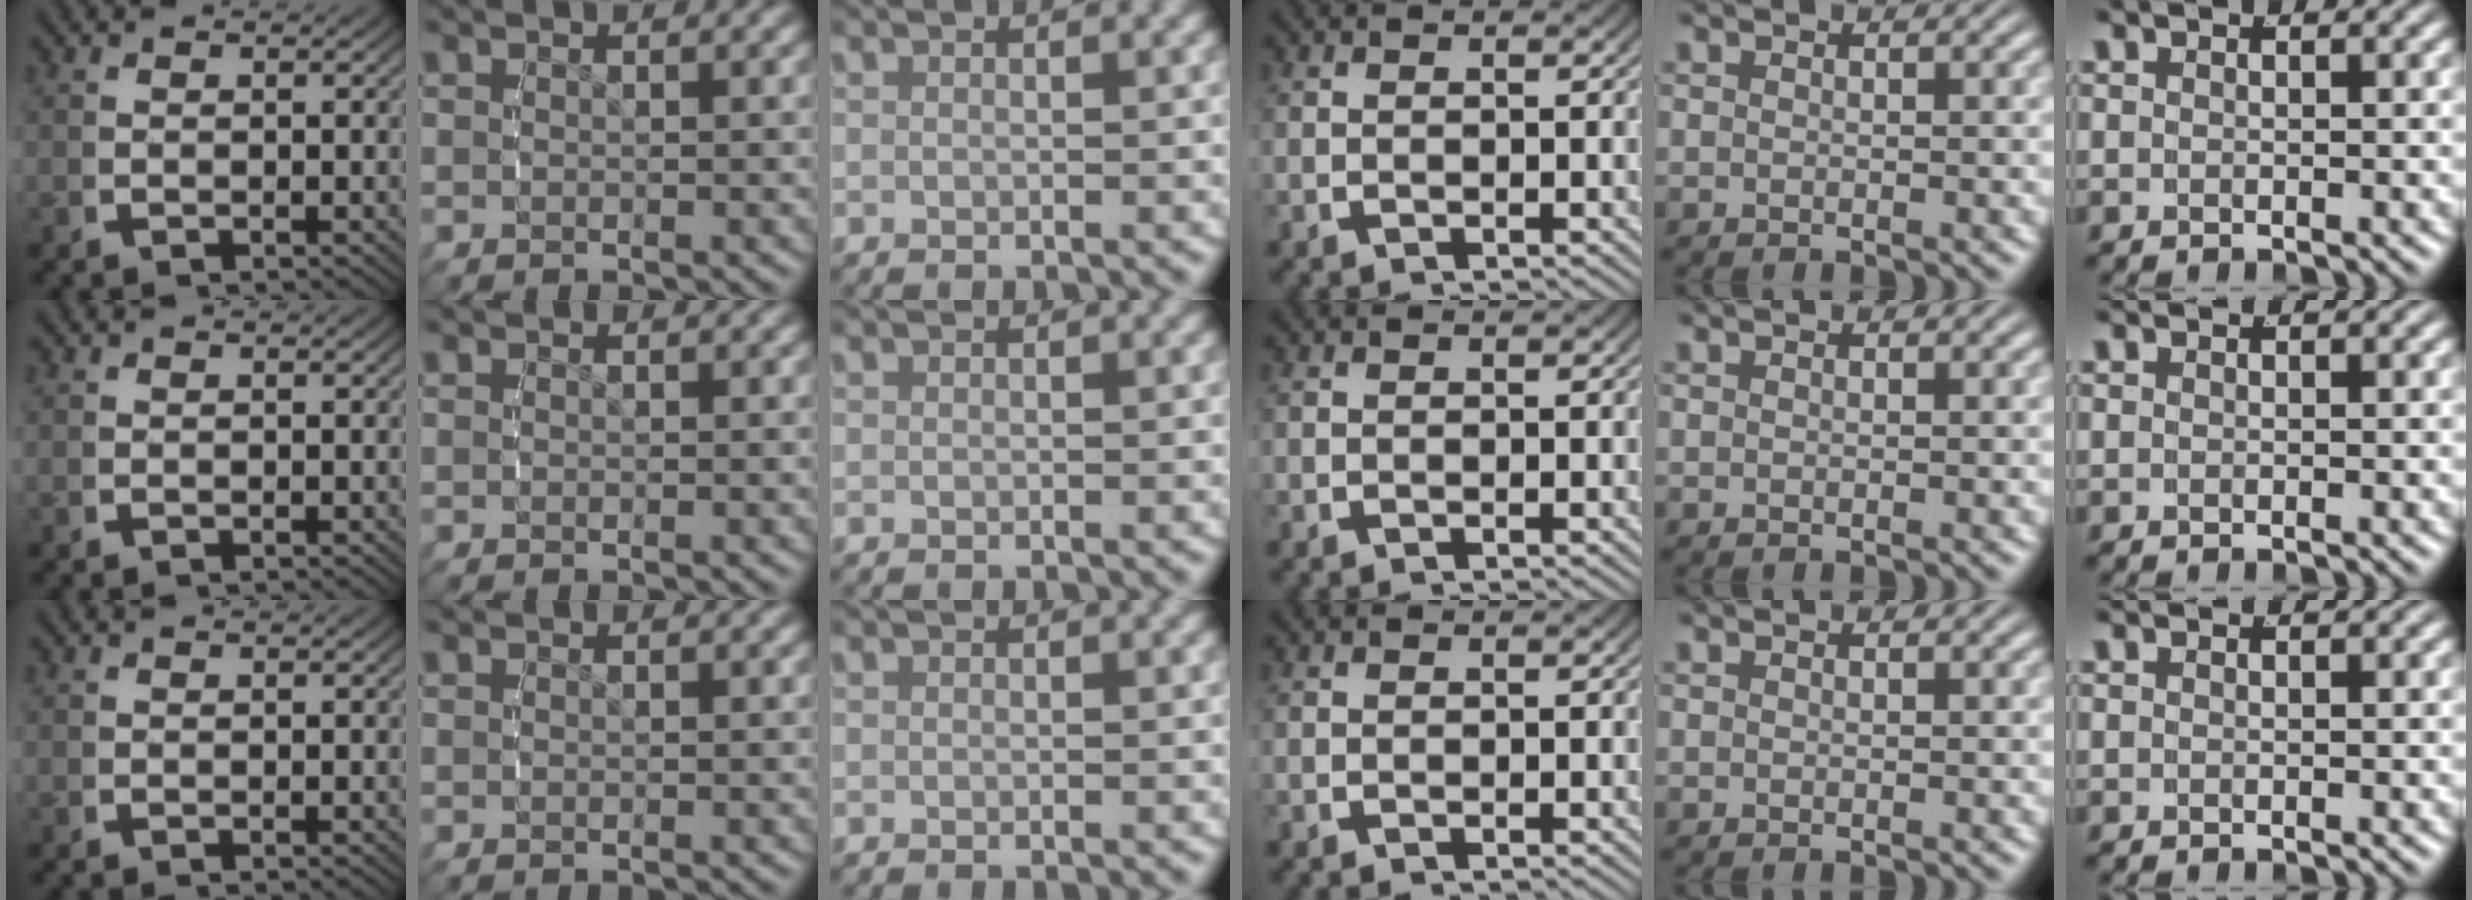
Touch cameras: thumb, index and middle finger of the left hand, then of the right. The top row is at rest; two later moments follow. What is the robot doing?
{"motion": "reach", "object": "string"}